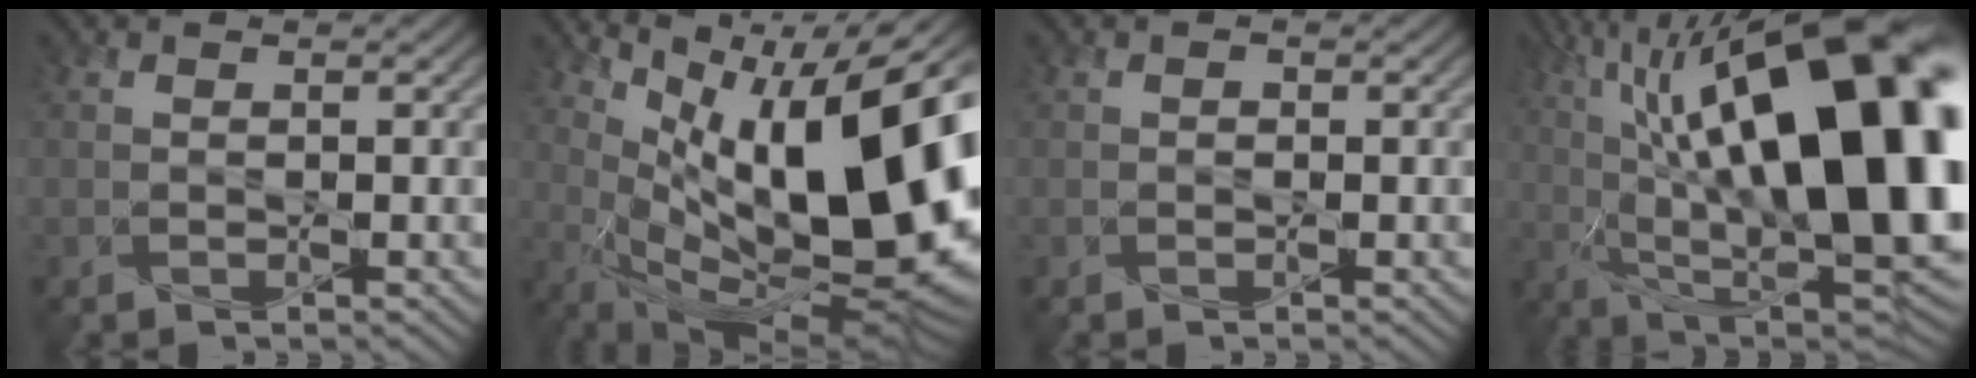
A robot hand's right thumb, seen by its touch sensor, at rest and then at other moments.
{"total": 20.1, "force": [3.5, 7.5, 18.4], "torque": [-0.269, 0.013, 0.069]}
{"total": 0.6, "force": [0.0, 0.5, 0.3], "torque": [-0.003, -0.003, 0.000]}
{"total": 24.0, "force": [4.5, 9.6, 21.6], "torque": [-0.349, 0.043, 0.063]}